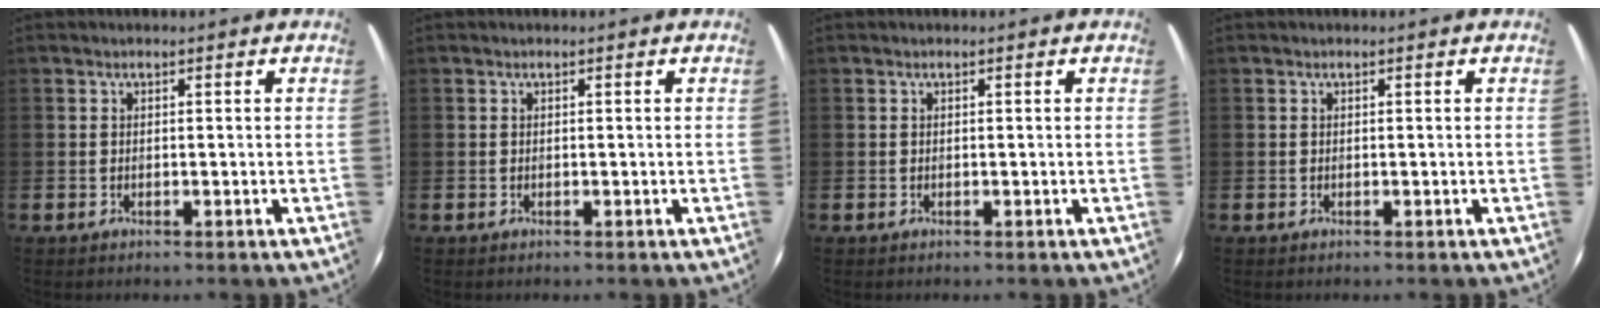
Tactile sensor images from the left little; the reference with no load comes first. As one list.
[{"total": 0.0}, {"total": 0.0}, {"total": 0.0}]